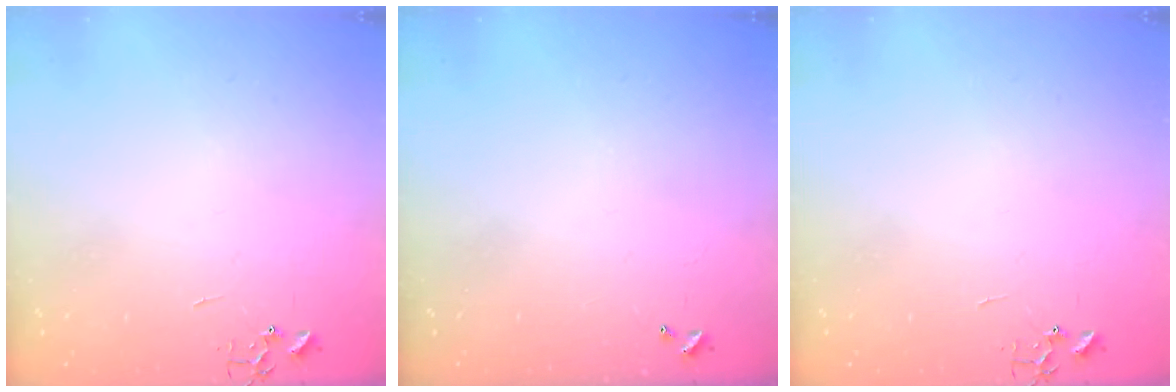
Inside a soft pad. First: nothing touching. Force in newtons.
{"total": 0.0}
{"total": 0.0}